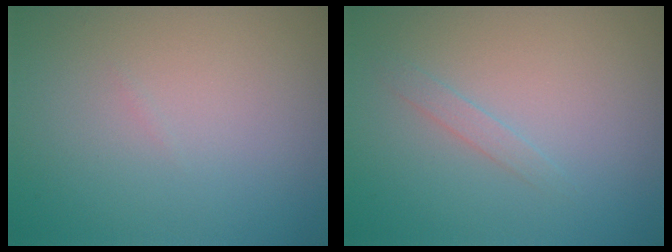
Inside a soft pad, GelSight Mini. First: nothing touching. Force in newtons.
{"total": 1.0, "press": 1.0, "slide": 0.0}